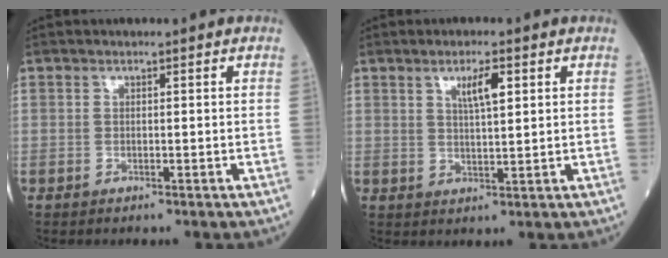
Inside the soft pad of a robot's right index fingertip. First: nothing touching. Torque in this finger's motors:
{"motor_torque": [0.05, 0.11, 0.08, 0.02]}